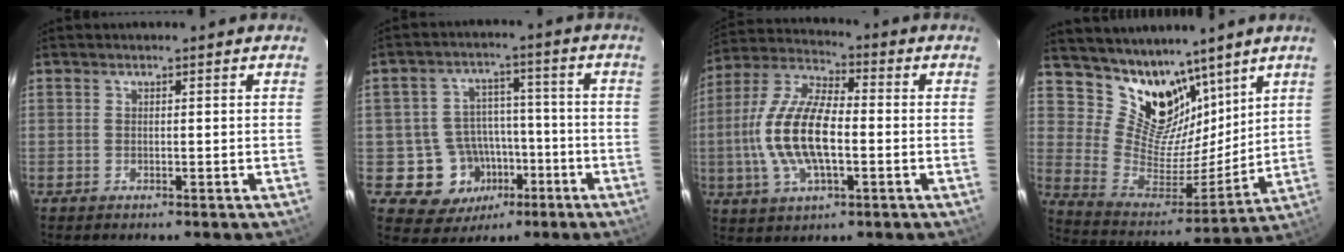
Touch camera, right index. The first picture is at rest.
{"total": 10.9, "force": [-4.4, 9.5, 2.9], "torque": [-0.066, 0.037, -0.045]}
{"total": 15.4, "force": [-2.2, 6.3, 13.9], "torque": [-0.287, 0.004, -0.044]}
{"total": 15.7, "force": [11.6, 8.9, 5.7], "torque": [-0.118, -0.013, 0.221]}